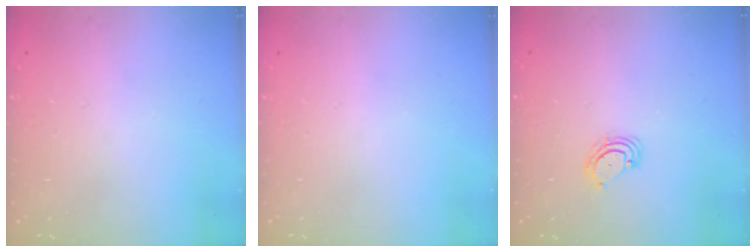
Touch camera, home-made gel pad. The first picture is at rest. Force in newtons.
{"total": 0.0}
{"total": 4.7, "press": 4.6, "slide": 0.4}